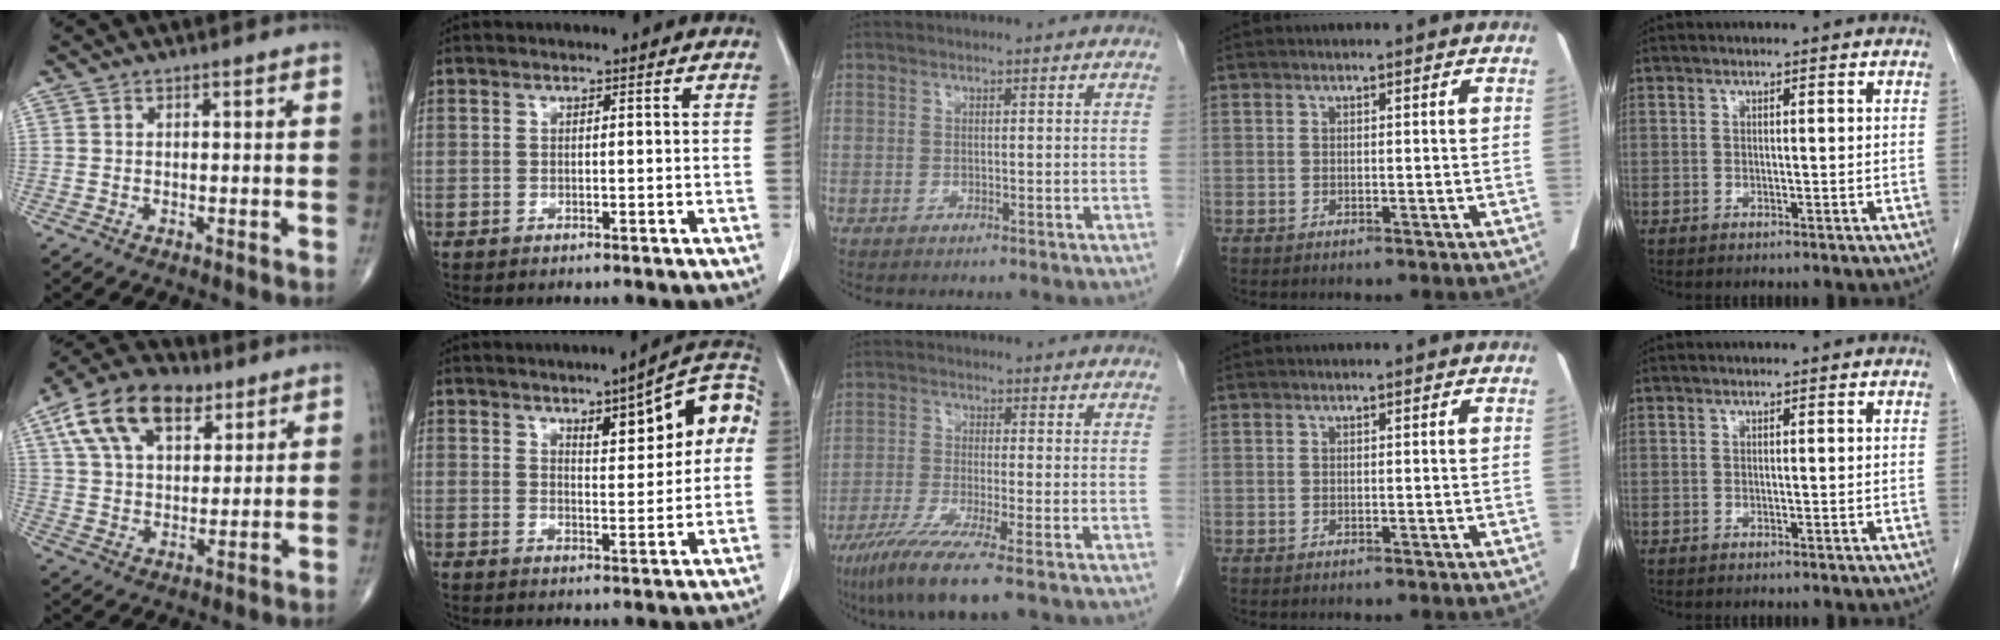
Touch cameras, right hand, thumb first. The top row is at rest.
{"thumb": {"total": 16.9, "force": [8.3, 9.7, 11.1], "torque": [-0.177, -0.006, 0.146]}, "index": {"total": 11.1, "force": [3.2, 3.1, 10.2], "torque": [-0.130, 0.030, 0.041]}, "middle": {"total": 9.2, "force": [-5.8, 0.0, 7.1], "torque": [-0.134, -0.028, -0.103]}}